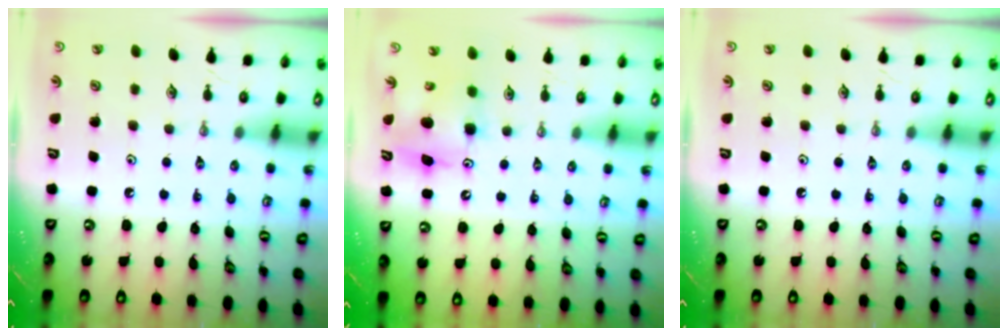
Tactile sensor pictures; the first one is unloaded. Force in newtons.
{"total": 7.6, "press": 7.6, "slide": 0.5}
{"total": 0.0}